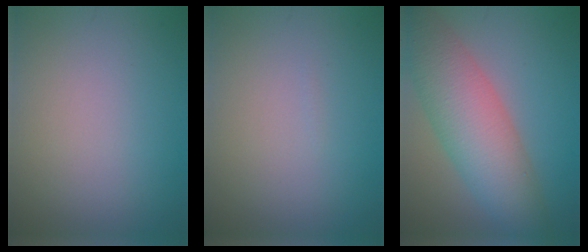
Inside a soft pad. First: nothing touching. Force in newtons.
{"total": 0.0}
{"total": 8.1, "press": 8.1, "slide": 0.5}